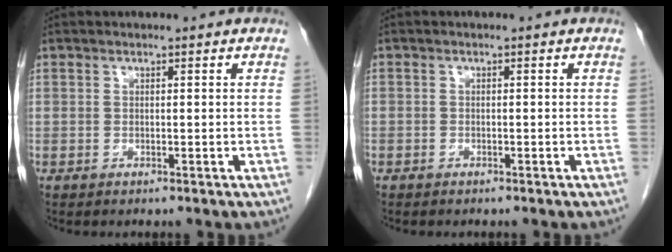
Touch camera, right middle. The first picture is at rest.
{"total": 0.6, "force": [-0.5, 0.4, 0.1], "torque": [-0.007, 0.003, -0.009]}